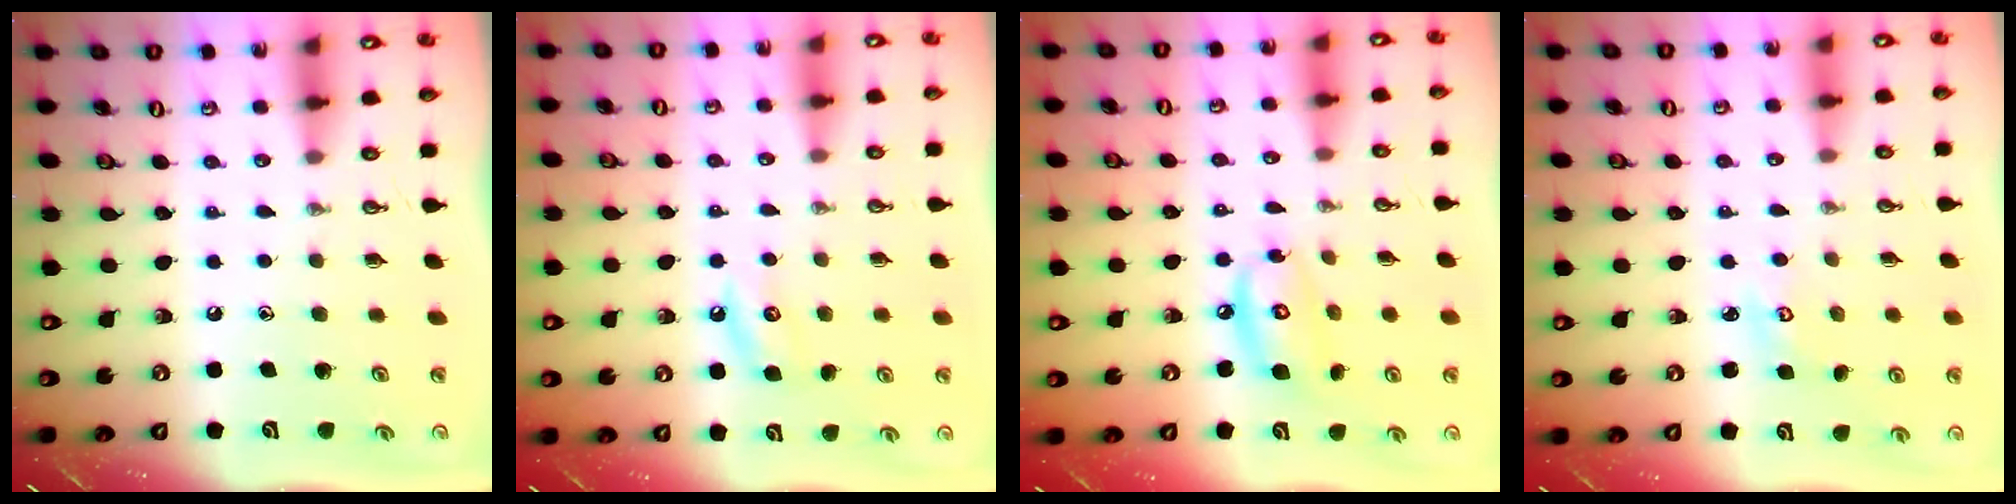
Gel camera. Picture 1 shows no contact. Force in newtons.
{"total": 5.6, "press": 5.6, "slide": 0.8}
{"total": 10.5, "press": 10.5, "slide": 1.0}
{"total": 3.1, "press": 3.1, "slide": 0.4}